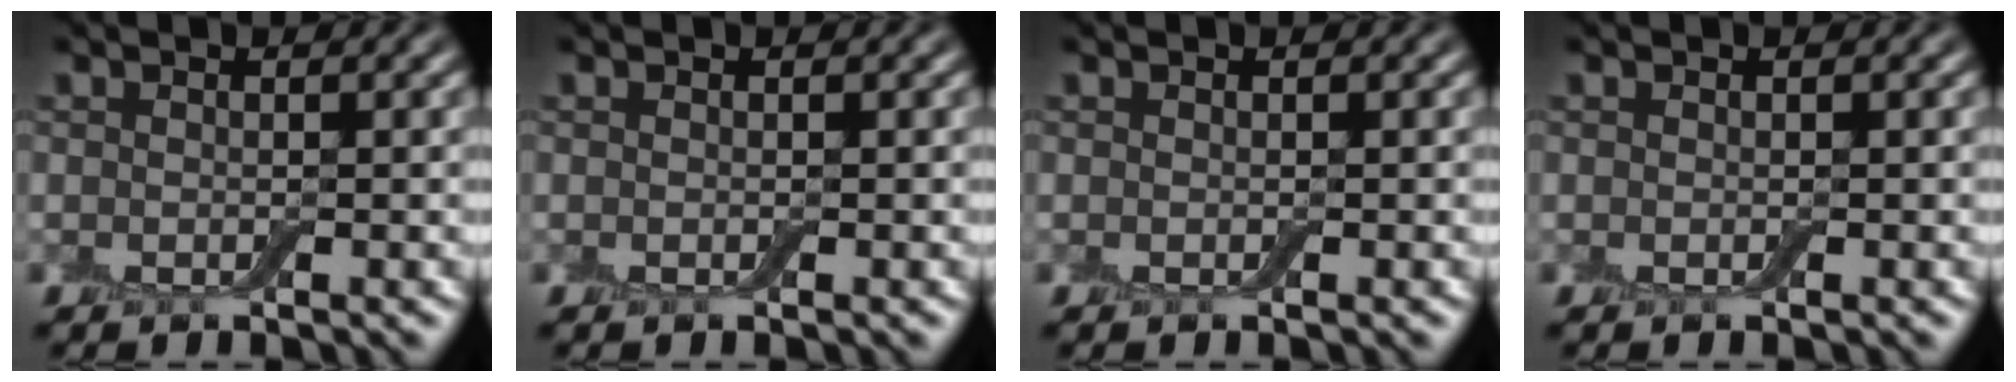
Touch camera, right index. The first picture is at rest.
{"total": 0.0}
{"total": 0.0}
{"total": 0.0}